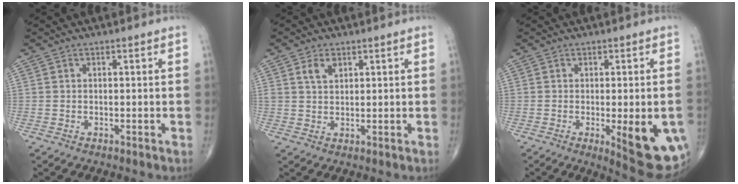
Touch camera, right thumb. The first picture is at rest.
{"total": 3.2, "force": [1.6, 2.0, 1.9], "torque": [-0.027, -0.007, 0.034]}
{"total": 13.3, "force": [-3.5, 4.0, 12.2], "torque": [-0.132, -0.014, -0.030]}